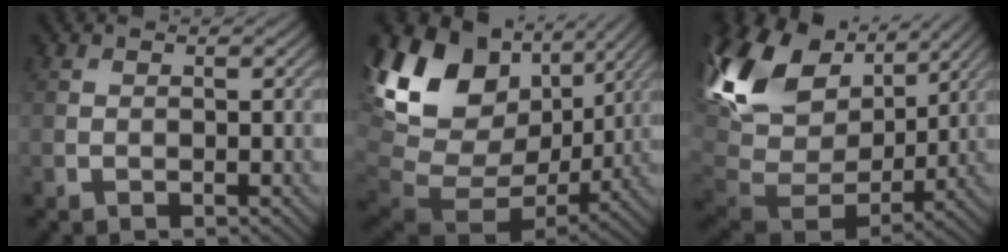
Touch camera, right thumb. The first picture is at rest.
{"total": 18.1, "force": [5.3, 12.6, 11.9], "torque": [-0.270, -0.009, 0.120]}
{"total": 16.9, "force": [6.2, 10.9, 11.3], "torque": [-0.287, 0.014, 0.123]}